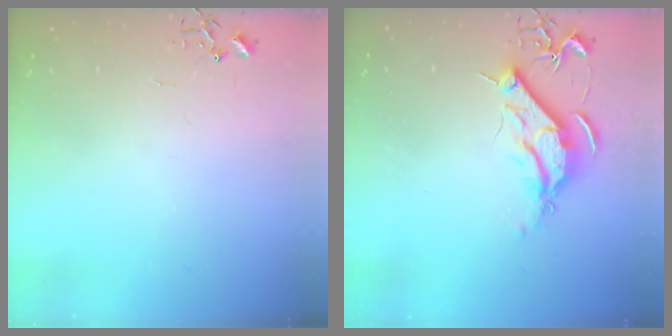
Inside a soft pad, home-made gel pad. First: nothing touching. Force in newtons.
{"total": 9.5, "press": 9.4, "slide": 1.0}